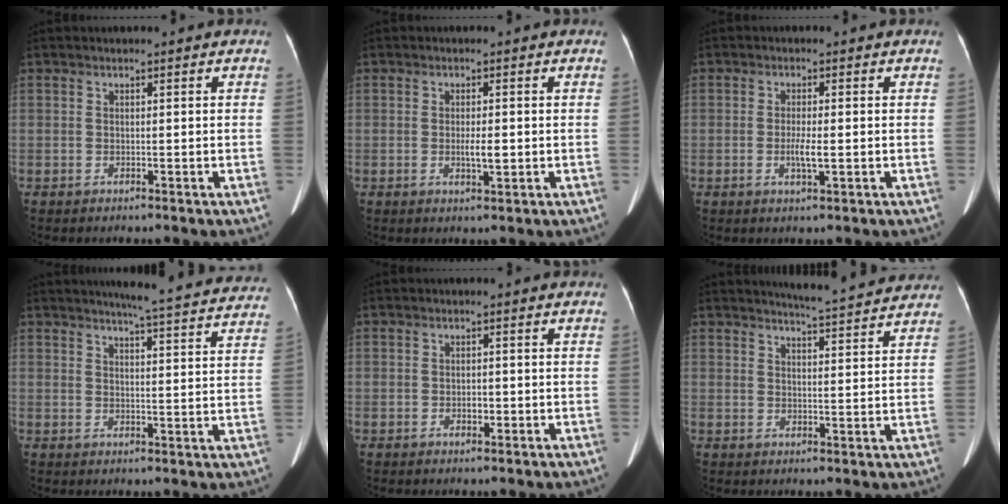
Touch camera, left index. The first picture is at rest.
{"total": 2.5, "force": [-0.3, 0.6, 2.4], "torque": [-0.045, -0.002, -0.003]}
{"total": 2.8, "force": [-0.5, 0.3, 2.7], "torque": [-0.054, -0.003, -0.008]}
{"total": 19.3, "force": [18.1, 0.9, 6.7], "torque": [-0.082, -0.042, 0.201]}
{"total": 1.4, "force": [-0.5, 0.8, 1.0], "torque": [-0.018, 0.001, -0.005]}
{"total": 9.6, "force": [9.2, 0.1, 2.8], "torque": [-0.045, 0.002, 0.109]}